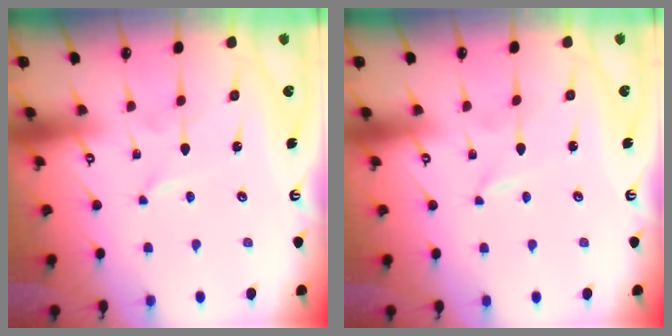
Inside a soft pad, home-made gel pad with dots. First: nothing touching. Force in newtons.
{"total": 0.0}